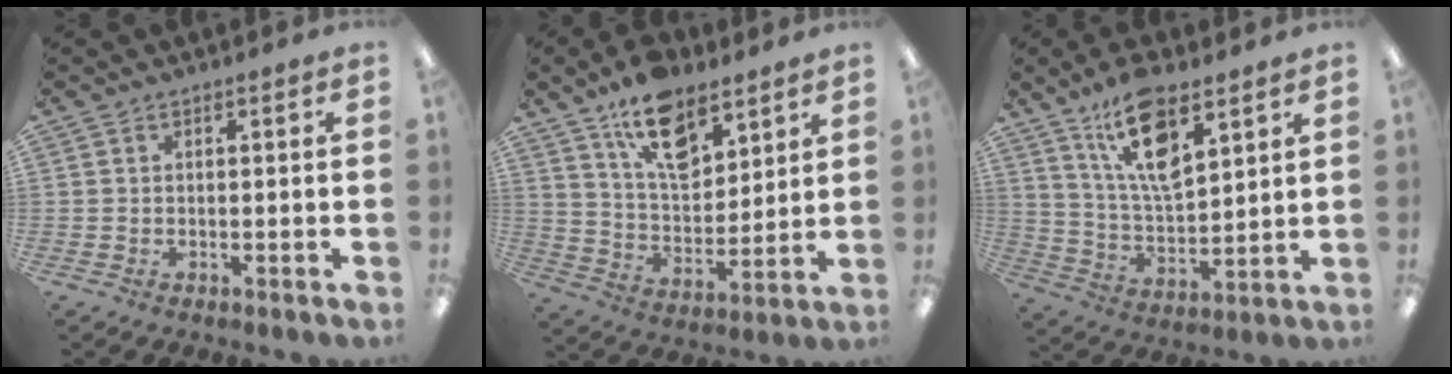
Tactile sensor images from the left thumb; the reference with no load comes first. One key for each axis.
{"total": 14.8, "fx": 9.7, "fy": 7.8, "fz": 8.1, "tx": -0.125, "ty": -0.048, "tz": 0.174}
{"total": 15.6, "fx": 9.6, "fy": 6.2, "fz": 10.6, "tx": -0.191, "ty": -0.032, "tz": 0.167}